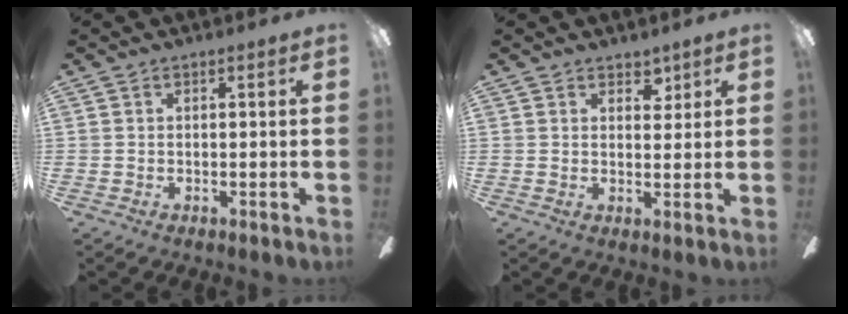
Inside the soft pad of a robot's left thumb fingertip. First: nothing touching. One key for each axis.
{"total": 3.0, "fx": 2.4, "fy": 1.5, "fz": 0.9, "tx": 0.004, "ty": -0.012, "tz": 0.039}